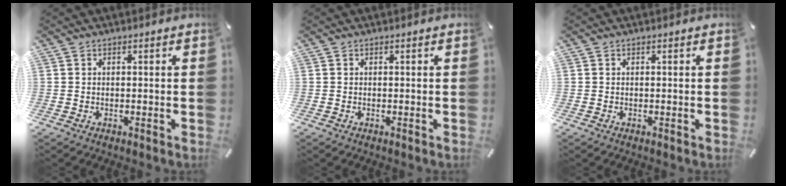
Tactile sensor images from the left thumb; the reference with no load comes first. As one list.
[{"total": 0.0}, {"total": 0.0}]